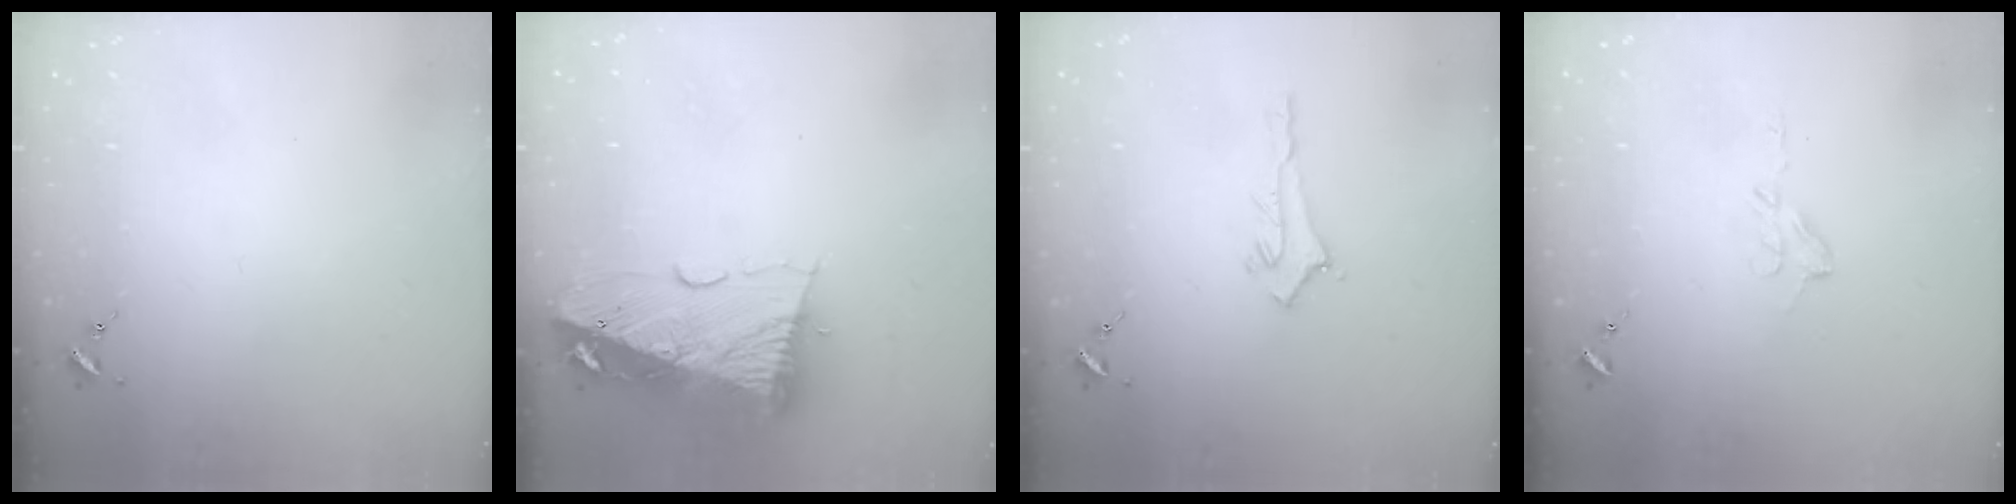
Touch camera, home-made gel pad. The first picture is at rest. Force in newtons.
{"total": 14.8, "press": 14.7, "slide": 1.8}
{"total": 2.8, "press": 2.8, "slide": 0.3}
{"total": 5.5, "press": 5.5, "slide": 0.5}